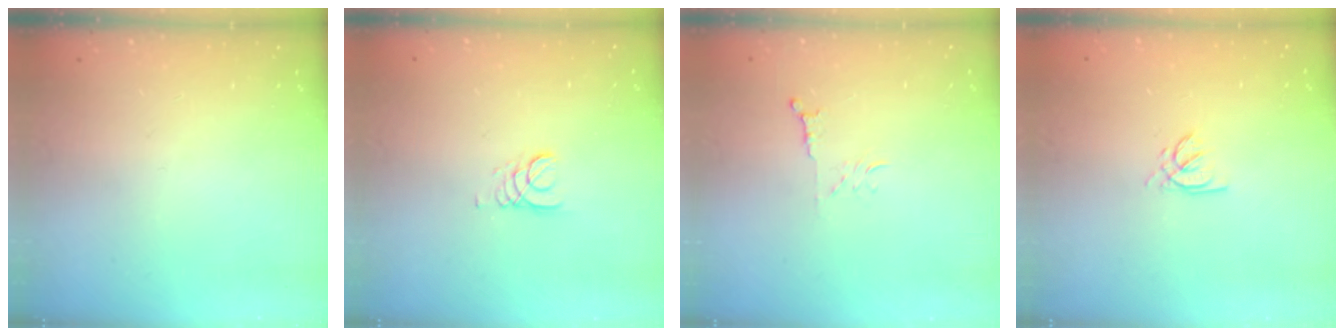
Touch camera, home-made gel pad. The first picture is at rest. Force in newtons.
{"total": 2.2, "press": 2.2, "slide": 0.3}
{"total": 3.9, "press": 3.8, "slide": 0.5}
{"total": 1.5, "press": 1.5, "slide": 0.2}